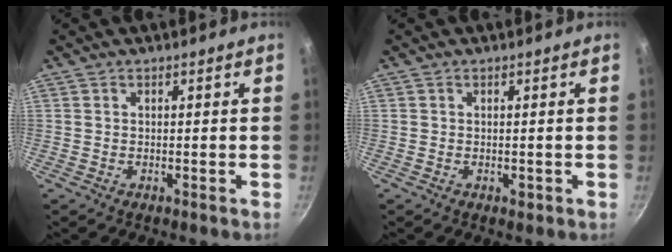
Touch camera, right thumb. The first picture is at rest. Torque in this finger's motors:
{"motor_torque": [0.17, -0.09, 0.18, 0.03, -0.02]}